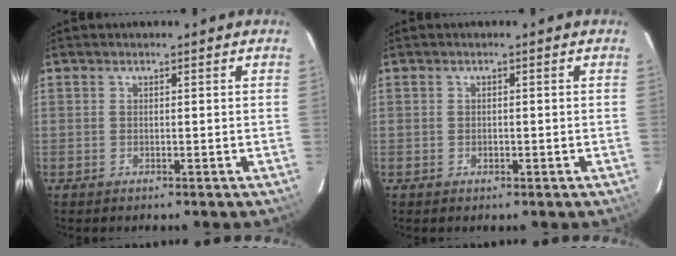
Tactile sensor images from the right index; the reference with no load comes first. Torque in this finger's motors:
{"motor_torque": [-0.06, -0.01, -0.03, -0.02]}